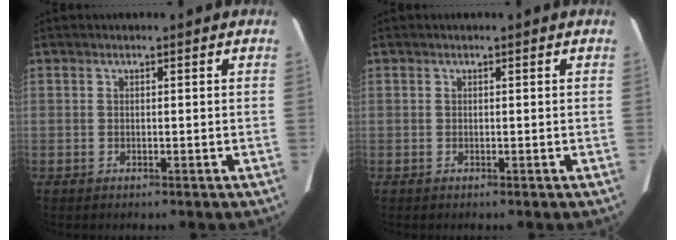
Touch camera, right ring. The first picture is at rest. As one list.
[{"total": 0.0}]